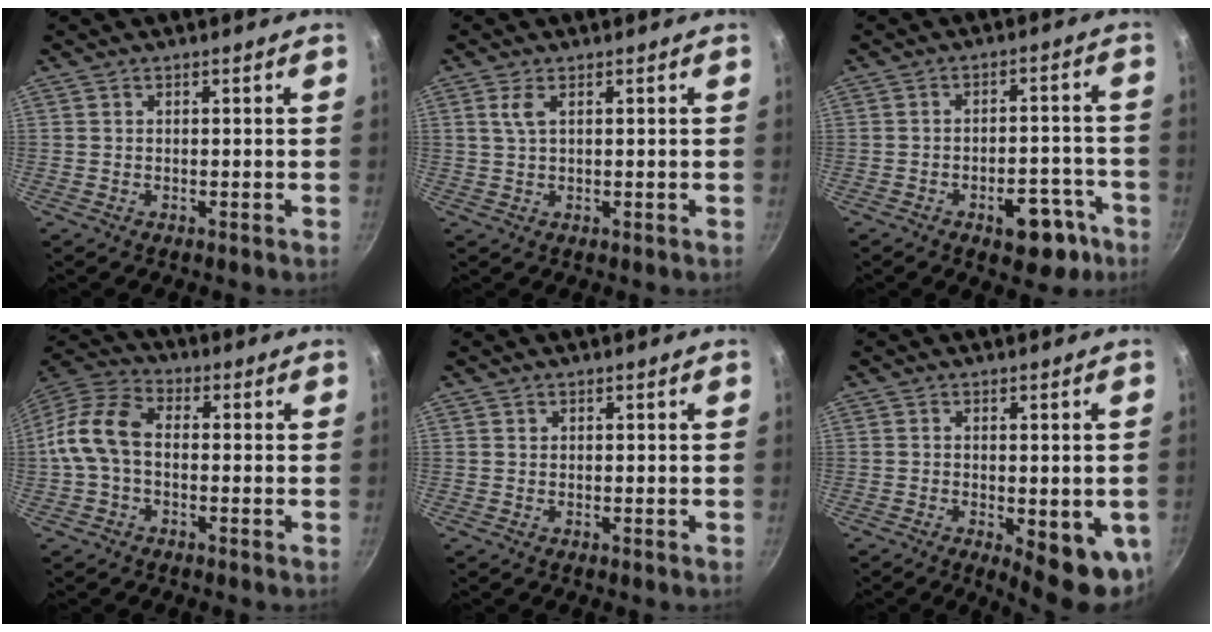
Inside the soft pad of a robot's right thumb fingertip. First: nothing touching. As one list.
[{"total": 2.5, "force": [0.9, 0.9, 2.1], "torque": [-0.046, -0.001, 0.021]}, {"total": 9.9, "force": [-5.3, 5.3, 6.6], "torque": [-0.047, 0.044, -0.061]}, {"total": 10.7, "force": [-0.9, 7.0, 8.0], "torque": [-0.150, 0.038, -0.035]}, {"total": 0.0}, {"total": 11.4, "force": [-2.9, 4.1, 10.2], "torque": [-0.103, -0.012, -0.029]}]